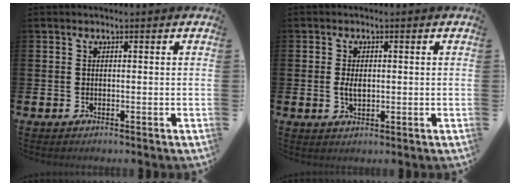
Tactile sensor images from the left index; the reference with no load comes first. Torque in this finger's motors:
{"motor_torque": [0.23, 0.06, 0.05, 0.03]}